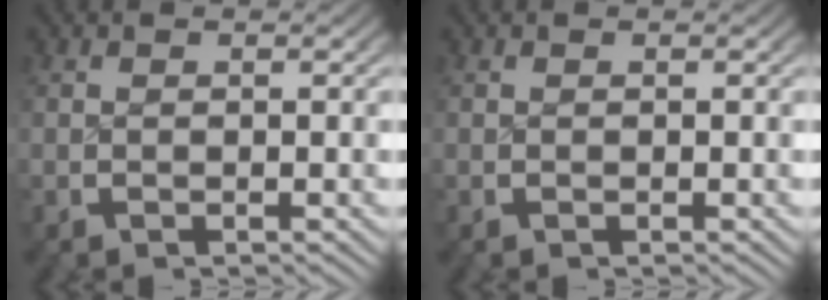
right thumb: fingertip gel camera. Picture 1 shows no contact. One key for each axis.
{"total": 0.0}